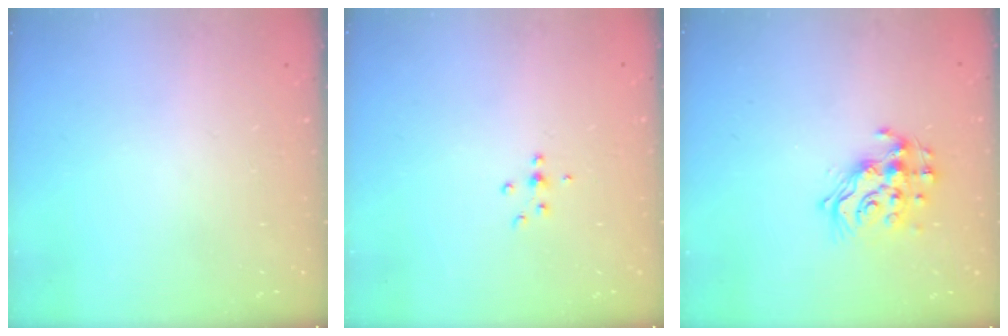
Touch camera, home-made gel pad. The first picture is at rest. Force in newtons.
{"total": 4.9, "press": 4.8, "slide": 1.1}
{"total": 13.5, "press": 13.5, "slide": 1.3}